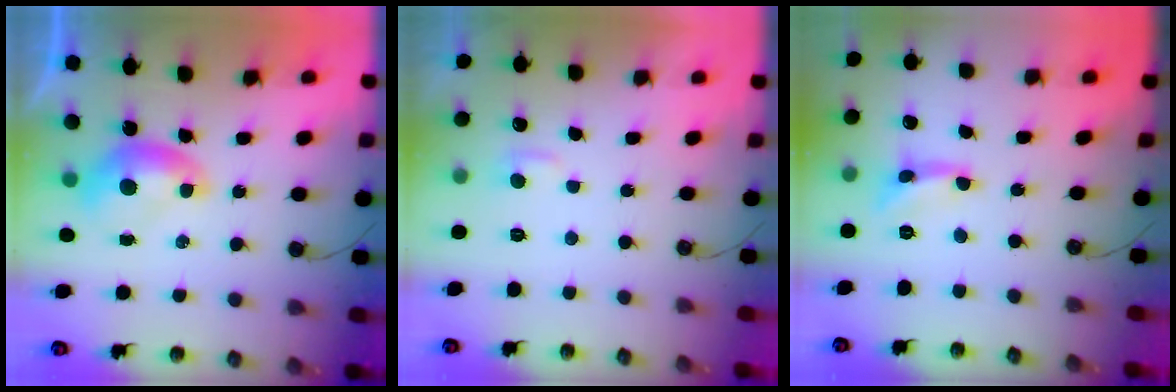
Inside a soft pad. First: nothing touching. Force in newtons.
{"total": 2.5, "press": 2.5, "slide": 0.5}
{"total": 1.1, "press": 1.0, "slide": 0.4}